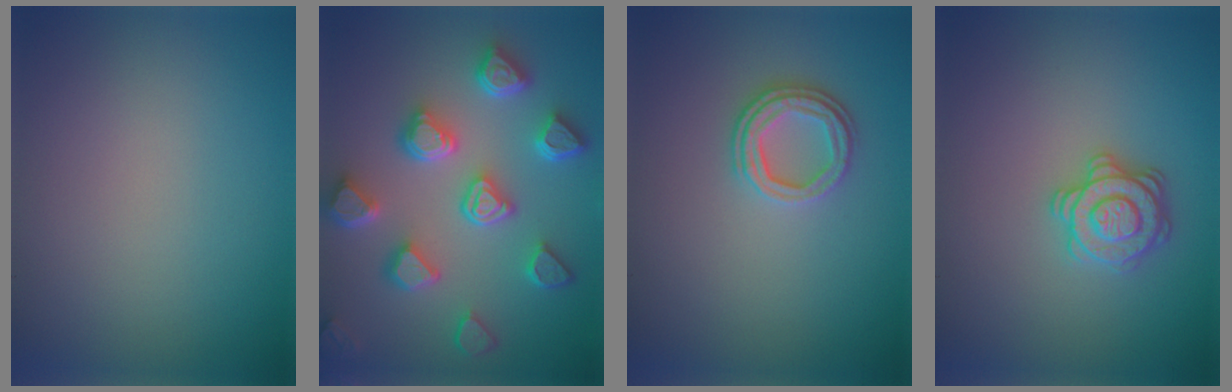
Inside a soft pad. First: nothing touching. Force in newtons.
{"total": 7.0, "press": 5.8, "slide": 4.0}
{"total": 3.1, "press": 2.5, "slide": 1.9}
{"total": 2.9, "press": 2.8, "slide": 0.4}